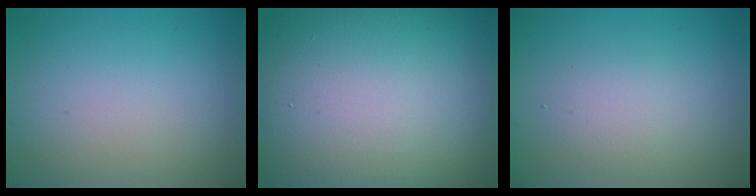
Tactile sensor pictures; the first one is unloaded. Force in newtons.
{"total": 19.0, "press": 18.9, "slide": 1.1}
{"total": 2.0, "press": 2.0, "slide": 0.1}